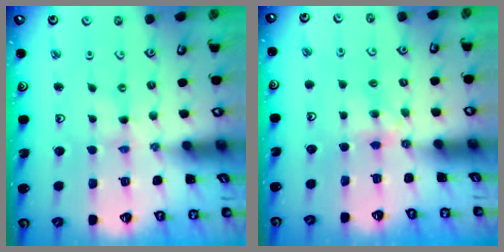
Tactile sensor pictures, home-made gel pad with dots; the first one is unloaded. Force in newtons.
{"total": 3.9, "press": 3.9, "slide": 0.5}